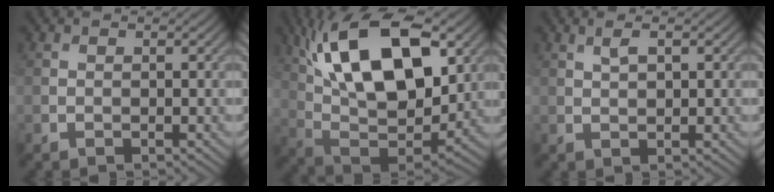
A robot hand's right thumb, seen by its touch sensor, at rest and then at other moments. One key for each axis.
{"total": 19.0, "fx": 7.7, "fy": 8.9, "fz": 14.9, "tx": -0.277, "ty": 0.030, "tz": 0.122}
{"total": 2.1, "fx": 1.1, "fy": 0.7, "fz": 1.7, "tx": -0.037, "ty": 0.001, "tz": 0.024}